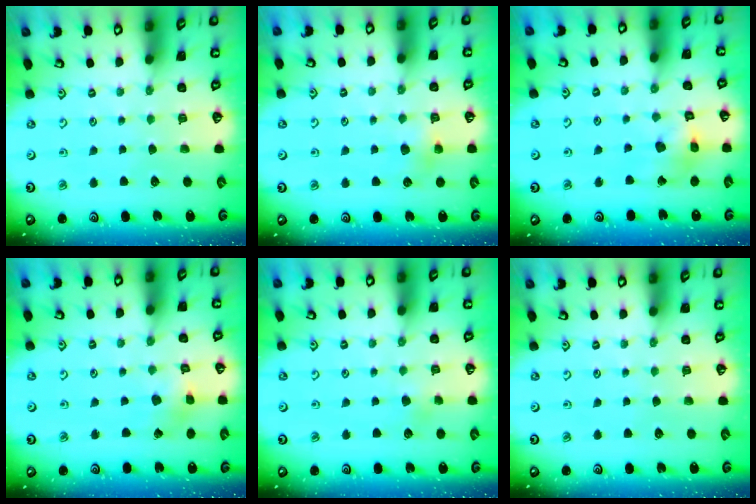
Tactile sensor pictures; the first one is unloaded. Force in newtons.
{"total": 5.0, "press": 4.9, "slide": 1.0}
{"total": 11.5, "press": 11.4, "slide": 1.7}
{"total": 2.9, "press": 2.9, "slide": 0.3}
{"total": 2.3, "press": 2.3, "slide": 0.2}
{"total": 0.0}